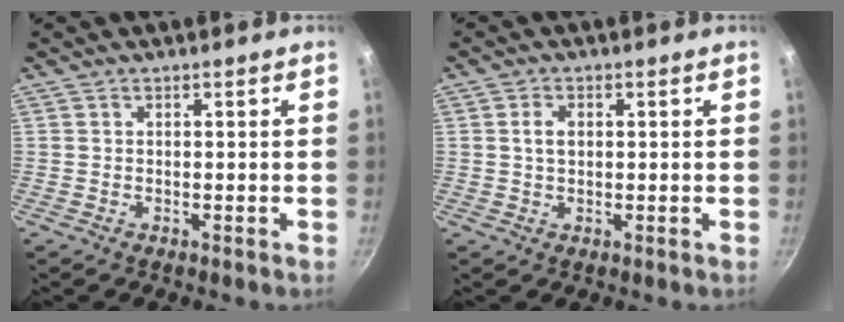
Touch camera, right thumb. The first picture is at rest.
{"total": 2.7, "force": [0.4, 1.8, 2.0], "torque": [-0.030, 0.002, 0.009]}